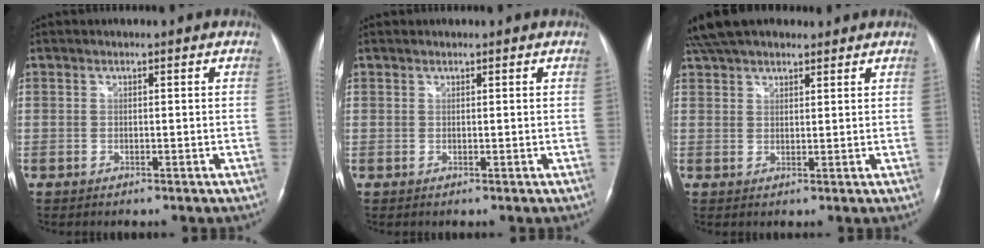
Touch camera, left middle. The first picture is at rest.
{"total": 0.6, "force": [0.6, 0.1, 0.0], "torque": [-0.001, -0.001, 0.010]}
{"total": 10.3, "force": [8.5, 3.6, 4.5], "torque": [-0.075, 0.046, 0.149]}